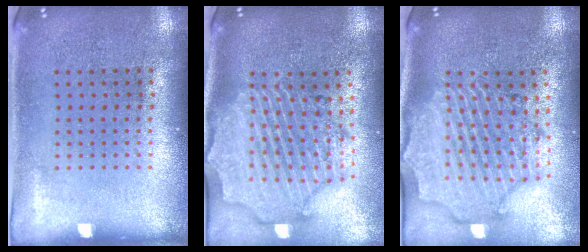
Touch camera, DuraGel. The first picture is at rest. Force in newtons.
{"total": 3.0, "press": 2.6, "slide": 1.5}
{"total": 2.8, "press": 2.5, "slide": 1.3}